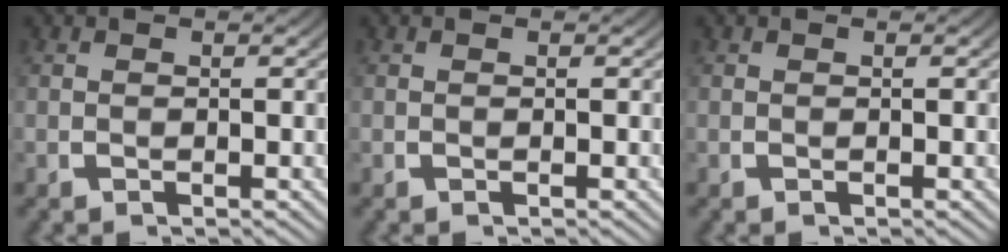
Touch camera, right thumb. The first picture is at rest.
{"total": 0.0}
{"total": 0.0}